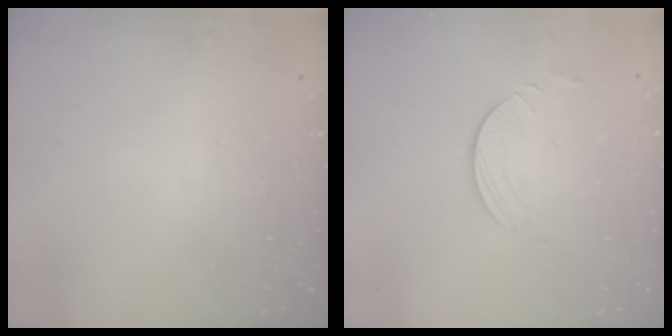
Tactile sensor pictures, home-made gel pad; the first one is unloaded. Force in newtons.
{"total": 2.8, "press": 2.8, "slide": 0.2}